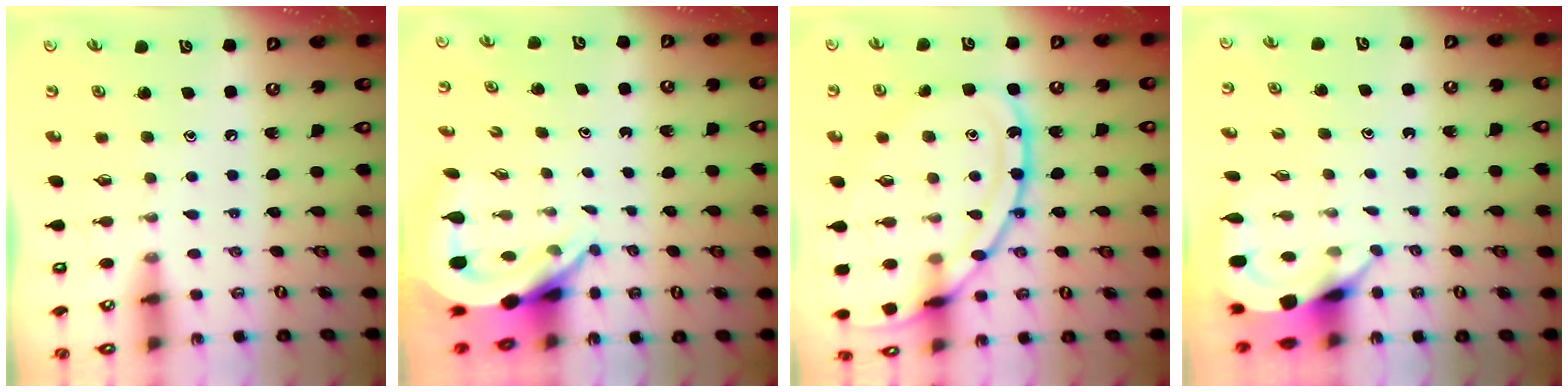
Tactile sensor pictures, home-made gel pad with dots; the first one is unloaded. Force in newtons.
{"total": 6.1, "press": 6.0, "slide": 1.1}
{"total": 16.3, "press": 16.2, "slide": 1.0}
{"total": 3.8, "press": 3.8, "slide": 0.2}